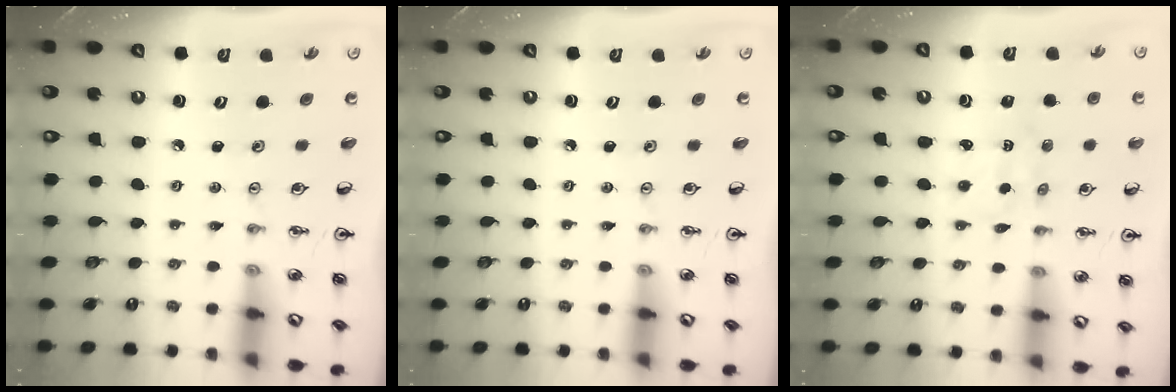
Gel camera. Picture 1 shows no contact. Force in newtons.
{"total": 0.0}
{"total": 1.8, "press": 1.7, "slide": 0.3}